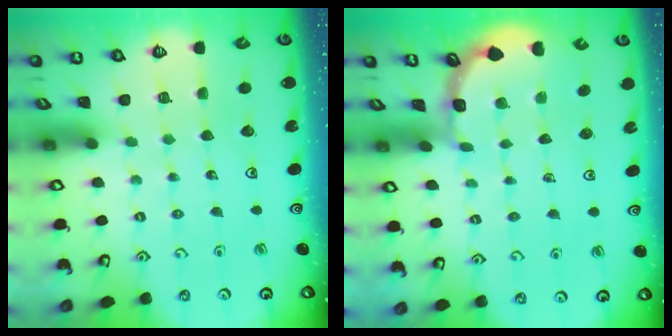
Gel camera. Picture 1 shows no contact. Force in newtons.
{"total": 1.7, "press": 1.7, "slide": 0.1}